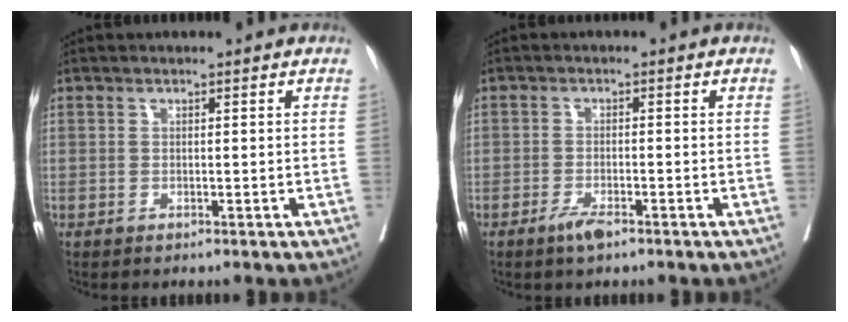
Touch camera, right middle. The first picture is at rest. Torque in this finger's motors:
{"motor_torque": [0.40, -0.46, 0.10, 0.02]}